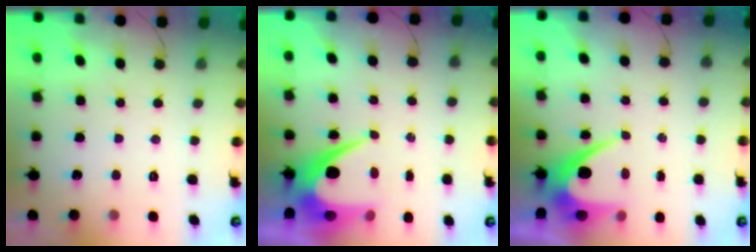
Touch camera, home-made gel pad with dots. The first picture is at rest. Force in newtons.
{"total": 8.2, "press": 8.2, "slide": 0.4}
{"total": 7.2, "press": 7.2, "slide": 0.4}